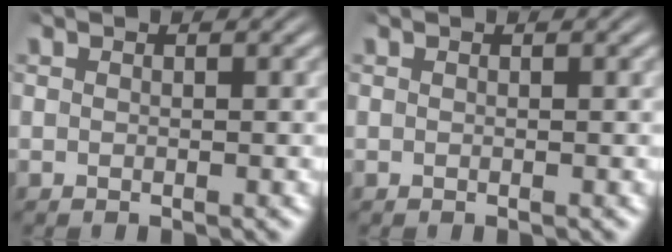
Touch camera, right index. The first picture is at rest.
{"total": 0.0}